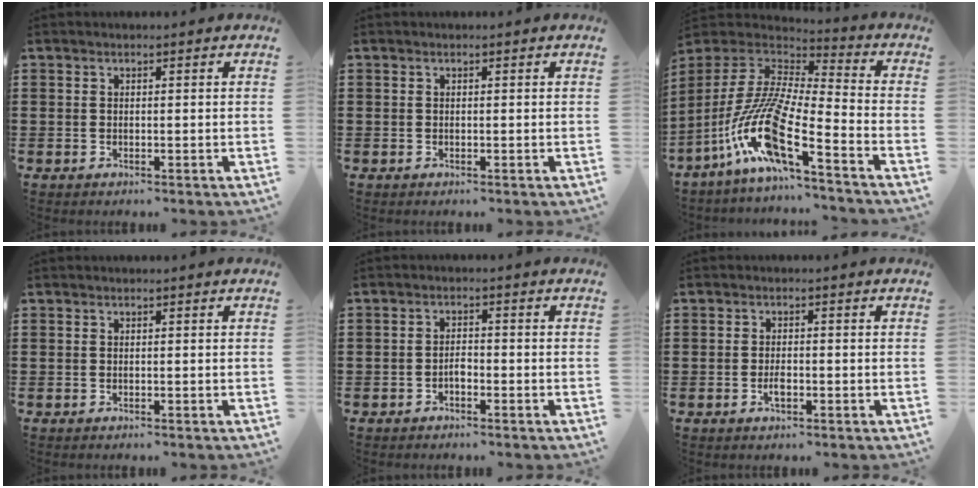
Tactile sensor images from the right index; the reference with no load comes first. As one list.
[{"total": 0.0}, {"total": 14.0, "force": [-7.9, 2.0, 11.3], "torque": [-0.261, -0.020, -0.165]}, {"total": 0.0}, {"total": 1.8, "force": [-0.9, 0.8, 1.3], "torque": [-0.027, 0.002, -0.018]}, {"total": 2.1, "force": [-0.8, 0.8, 1.8], "torque": [-0.035, -0.001, -0.013]}]